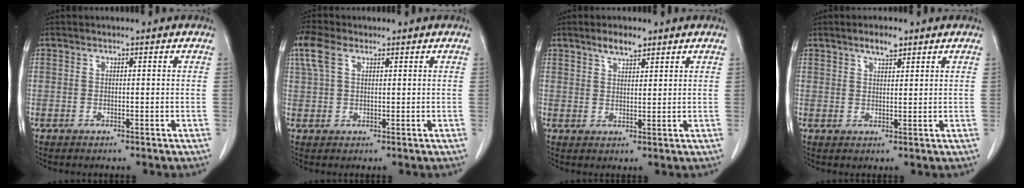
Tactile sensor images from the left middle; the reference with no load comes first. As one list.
[{"total": 4.6, "force": [2.4, 2.4, 3.1], "torque": [-0.084, 0.024, 0.053]}, {"total": 3.3, "force": [2.5, 1.0, 1.9], "torque": [-0.038, 0.003, 0.044]}, {"total": 3.0, "force": [2.1, 0.9, 1.9], "torque": [-0.035, 0.002, 0.037]}]